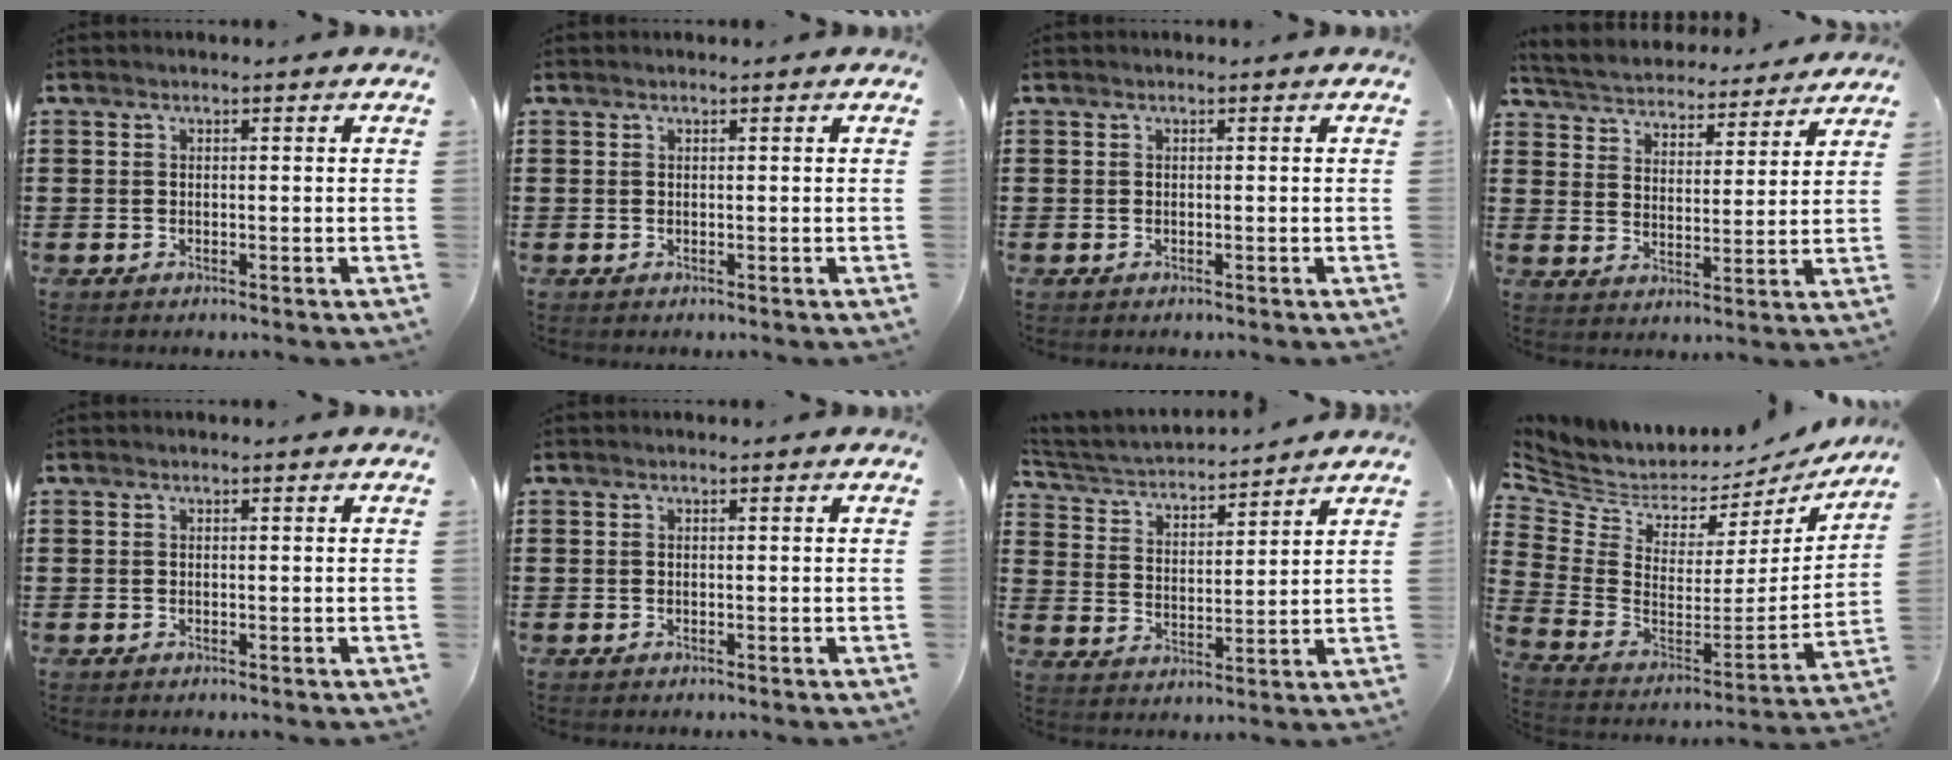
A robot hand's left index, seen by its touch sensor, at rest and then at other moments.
{"total": 0.0}
{"total": 0.0}
{"total": 4.3, "force": [4.3, 0.1, -0.1], "torque": [-0.023, -0.033, 0.071]}
{"total": 0.0}
{"total": 0.0}
{"total": 3.7, "force": [3.7, 0.3, 0.3], "torque": [-0.028, -0.026, 0.059]}
{"total": 4.1, "force": [3.2, 2.3, 1.0], "torque": [-0.048, -0.045, 0.053]}